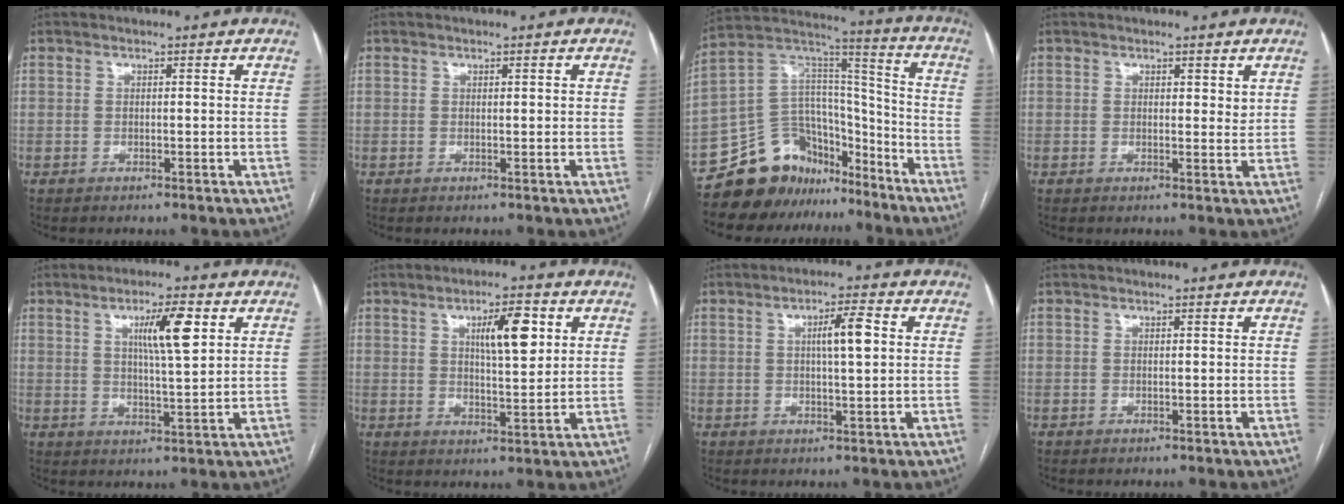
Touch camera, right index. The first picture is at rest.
{"total": 0.8, "force": [0.2, 0.2, 0.8], "torque": [-0.012, 0.002, 0.003]}
{"total": 16.3, "force": [-13.1, 8.8, 3.9], "torque": [-0.058, 0.095, -0.229]}
{"total": 1.7, "force": [1.1, 0.9, 1.0], "torque": [-0.008, -0.007, 0.015]}
{"total": 7.6, "force": [2.9, 0.7, 7.0], "torque": [-0.121, 0.003, 0.048]}
{"total": 7.7, "force": [2.8, 1.8, 7.0], "torque": [-0.114, 0.007, 0.047]}
{"total": 5.2, "force": [1.0, 0.6, 5.1], "torque": [-0.085, 0.006, 0.016]}
{"total": 0.0}